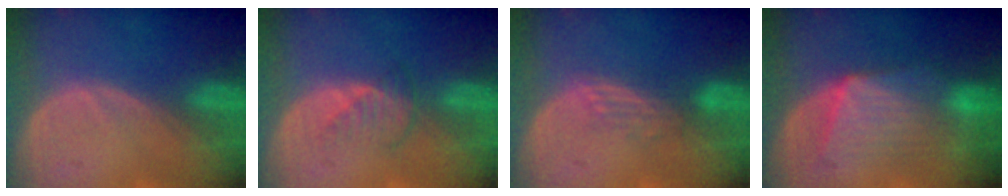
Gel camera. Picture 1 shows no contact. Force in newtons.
{"total": 2.5, "press": 2.5, "slide": 0.4}
{"total": 2.8, "press": 2.4, "slide": 1.4}
{"total": 7.4, "press": 7.4, "slide": 0.4}